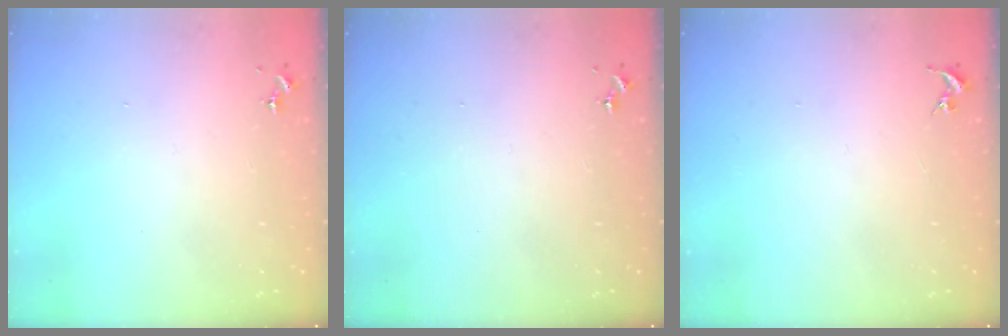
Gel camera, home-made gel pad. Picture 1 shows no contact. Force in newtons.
{"total": 0.0}
{"total": 0.0}